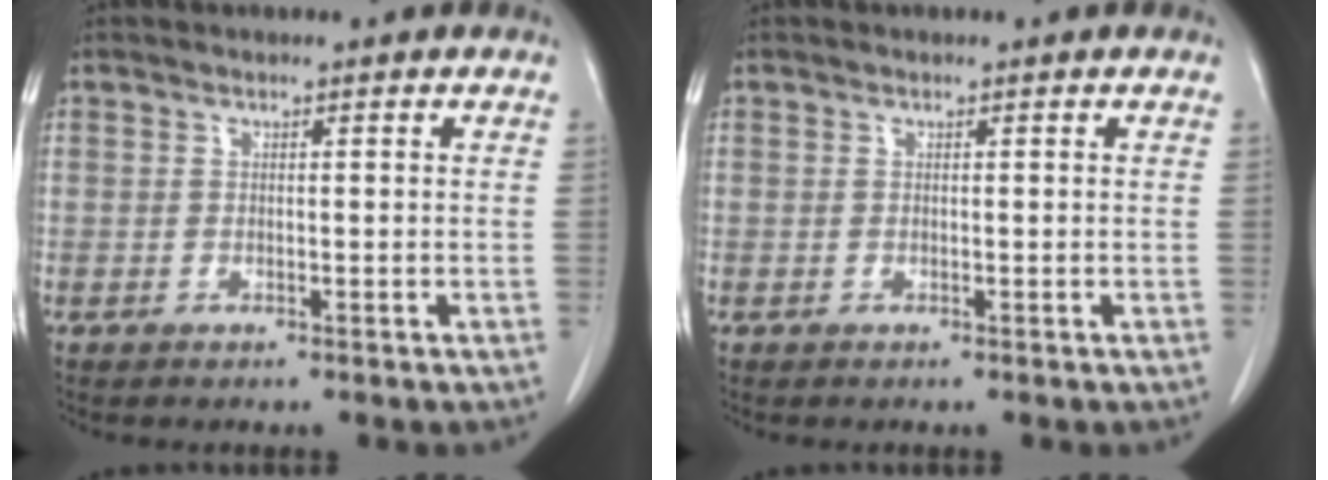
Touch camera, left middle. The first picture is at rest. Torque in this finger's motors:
{"motor_torque": [-0.11, 0.06, -0.03, -0.01]}